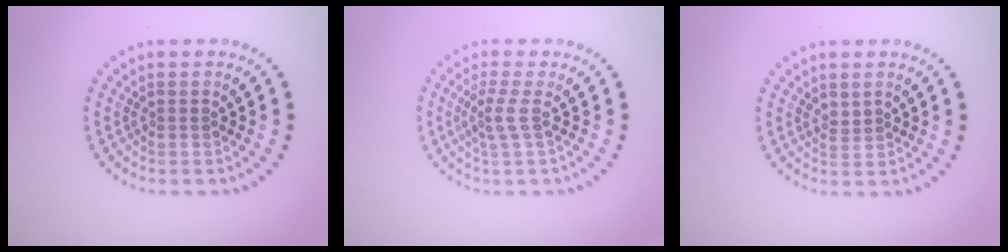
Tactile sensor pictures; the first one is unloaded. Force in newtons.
{"total": 1.8, "press": 1.3, "slide": 1.2}
{"total": 0.9, "press": 0.8, "slide": 0.5}